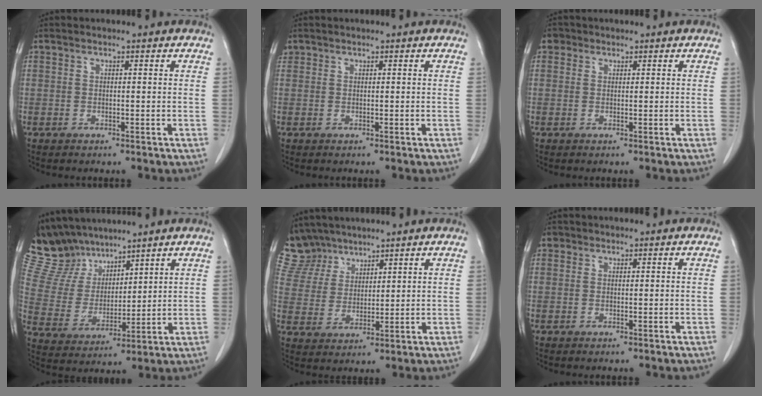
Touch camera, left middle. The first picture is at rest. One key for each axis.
{"total": 0.8, "fx": 0.5, "fy": 0.6, "fz": 0.0, "tx": 0.002, "ty": 0.013, "tz": 0.010}
{"total": 1.2, "fx": 0.6, "fy": 1.1, "fz": 0.1, "tx": 0.007, "ty": 0.006, "tz": 0.006}
{"total": 11.5, "fx": 10.4, "fy": 4.3, "fz": 2.2, "tx": -0.062, "ty": 0.018, "tz": 0.216}
{"total": 8.6, "fx": 7.6, "fy": 4.0, "fz": 0.2, "tx": -0.010, "ty": 0.010, "tz": 0.162}
{"total": 0.5, "fx": 0.3, "fy": 0.5, "fz": 0.0, "tx": 0.002, "ty": 0.003, "tz": 0.004}